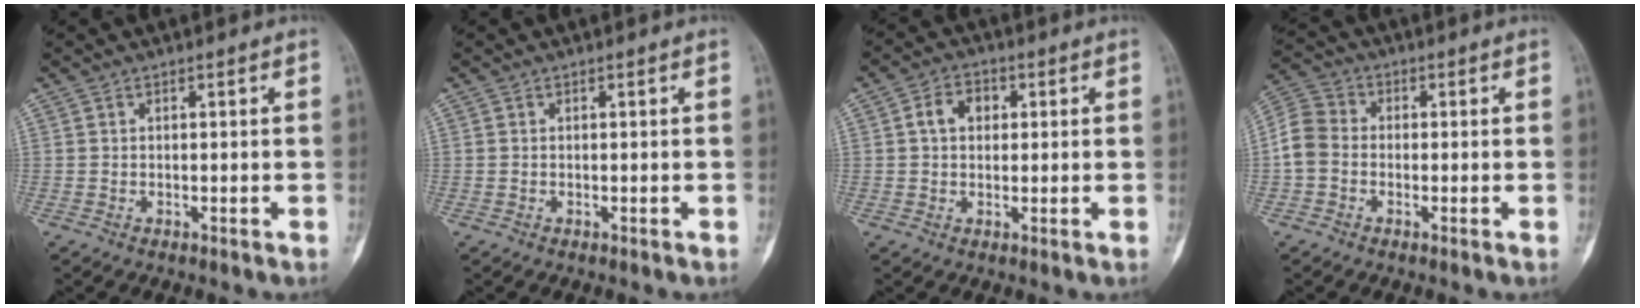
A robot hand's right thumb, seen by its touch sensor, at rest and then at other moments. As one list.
[{"total": 0.0}, {"total": 5.0, "force": [1.0, 3.7, 3.2], "torque": [-0.043, 0.011, 0.011]}, {"total": 6.4, "force": [-1.1, 5.3, 3.4], "torque": [-0.059, 0.019, -0.038]}]